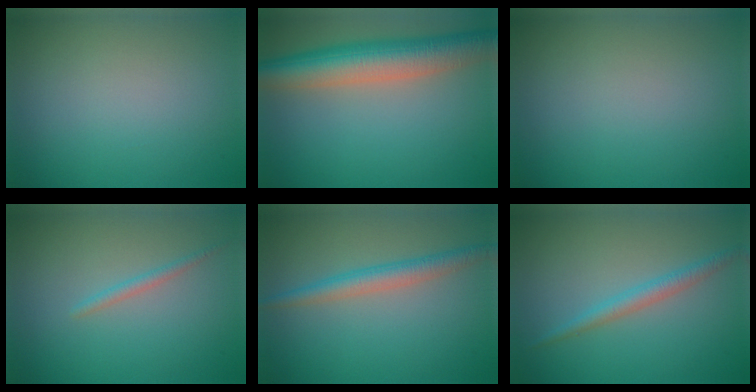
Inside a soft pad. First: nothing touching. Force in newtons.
{"total": 8.1, "press": 8.1, "slide": 0.4}
{"total": 0.0}
{"total": 1.1, "press": 1.1, "slide": 0.0}
{"total": 2.9, "press": 2.9, "slide": 0.1}
{"total": 2.0, "press": 2.0, "slide": 0.0}